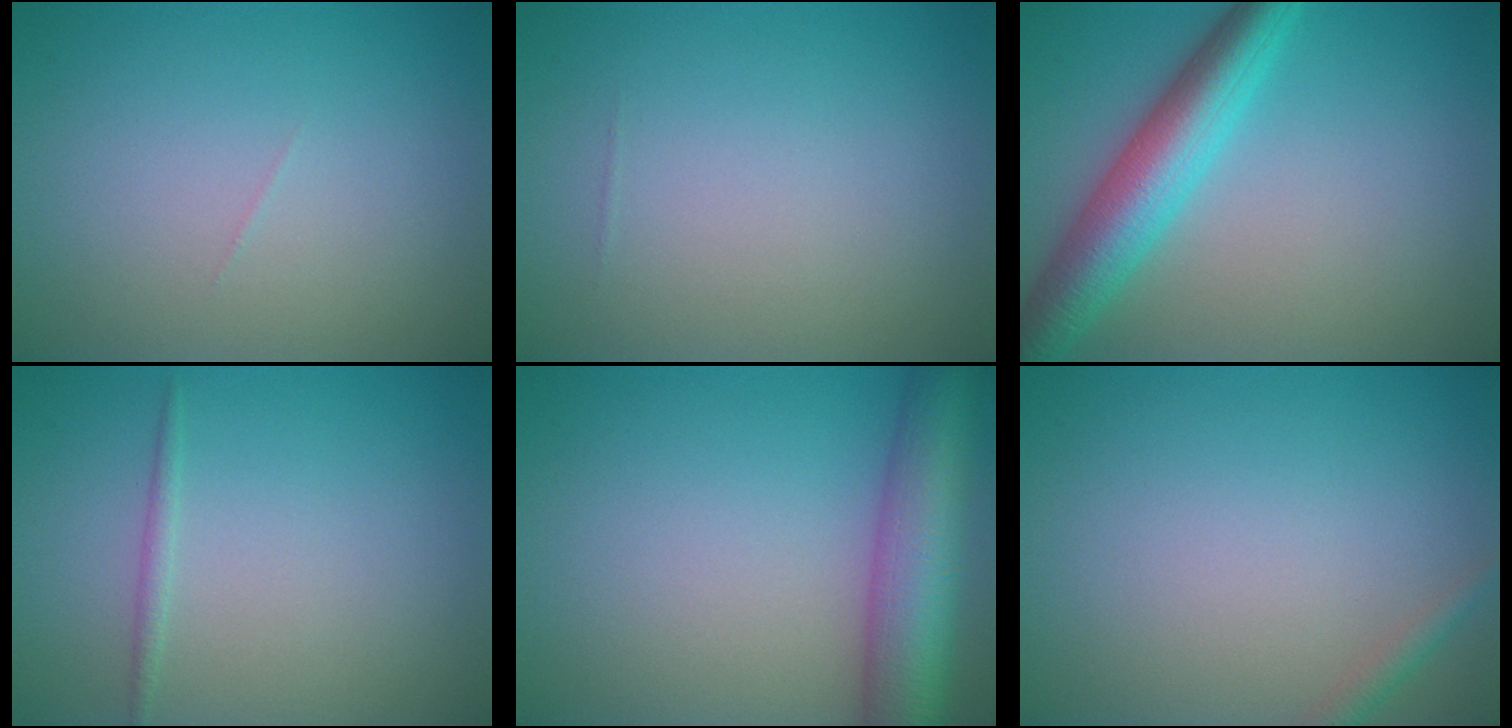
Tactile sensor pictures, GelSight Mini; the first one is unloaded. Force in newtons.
{"total": 0.0}
{"total": 5.6, "press": 5.6, "slide": 0.3}
{"total": 0.8, "press": 0.8, "slide": 0.1}
{"total": 8.4, "press": 8.4, "slide": 0.3}
{"total": 1.2, "press": 1.2, "slide": 0.0}